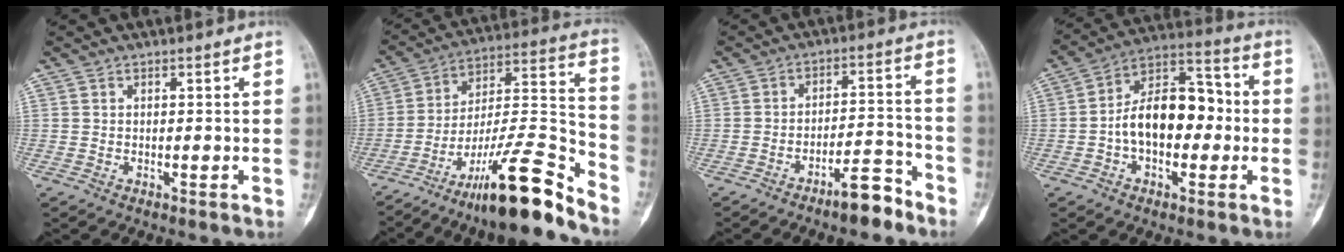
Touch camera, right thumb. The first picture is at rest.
{"total": 19.9, "force": [-14.6, 2.8, 13.2], "torque": [-0.220, 0.101, -0.248]}
{"total": 7.1, "force": [-5.4, 2.0, 4.1], "torque": [-0.058, 0.053, -0.088]}
{"total": 15.0, "force": [-1.5, 9.1, 11.8], "torque": [-0.168, 0.048, -0.033]}